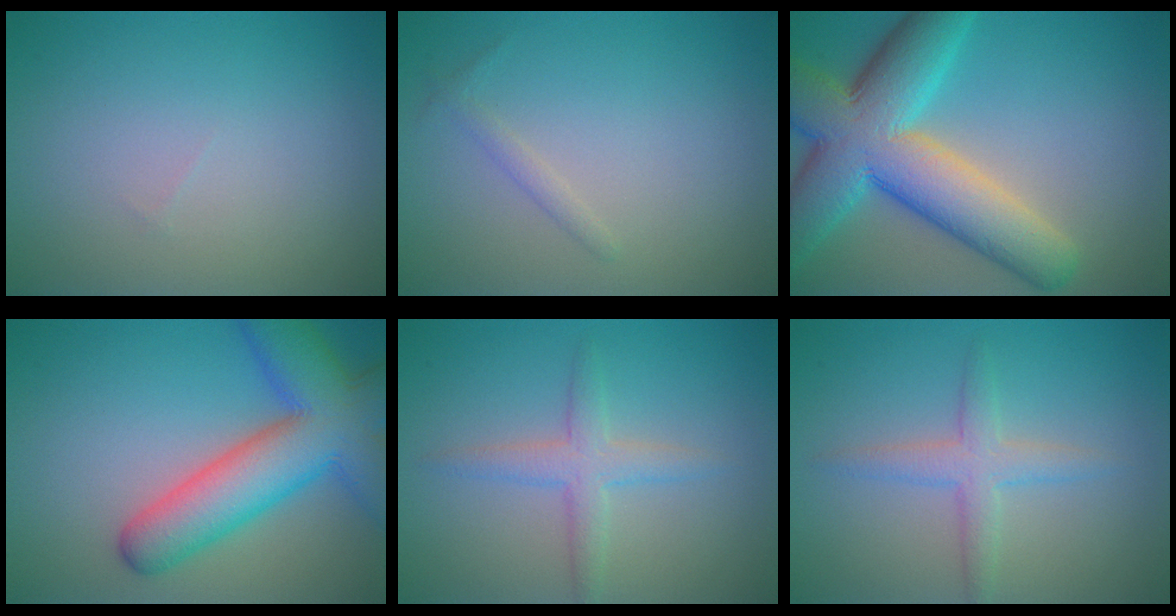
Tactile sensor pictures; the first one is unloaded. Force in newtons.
{"total": 0.9, "press": 0.9, "slide": 0.1}
{"total": 11.8, "press": 11.8, "slide": 0.5}
{"total": 9.9, "press": 9.9, "slide": 0.4}
{"total": 2.7, "press": 2.7, "slide": 0.0}
{"total": 2.7, "press": 2.7, "slide": 0.0}